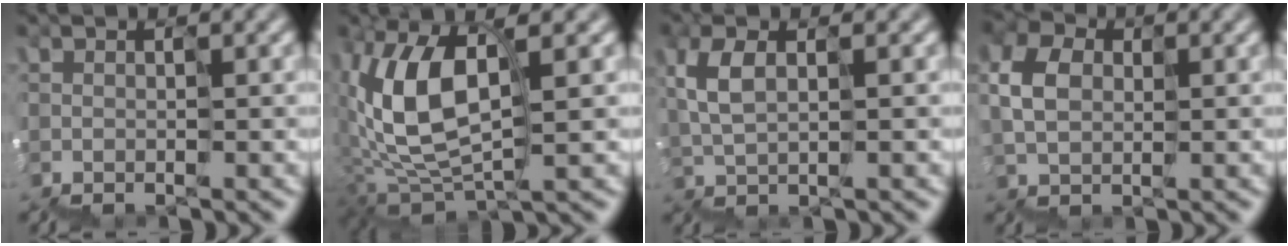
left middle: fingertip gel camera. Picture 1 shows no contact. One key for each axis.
{"total": 6.7, "fx": 1.9, "fy": 3.4, "fz": 5.5, "tx": -0.146, "ty": 0.019, "tz": 0.032}
{"total": 2.2, "fx": 1.3, "fy": 0.7, "fz": 1.7, "tx": -0.067, "ty": 0.017, "tz": 0.024}
{"total": 2.0, "fx": 1.0, "fy": 1.7, "fz": 0.5, "tx": -0.037, "ty": 0.022, "tz": 0.012}